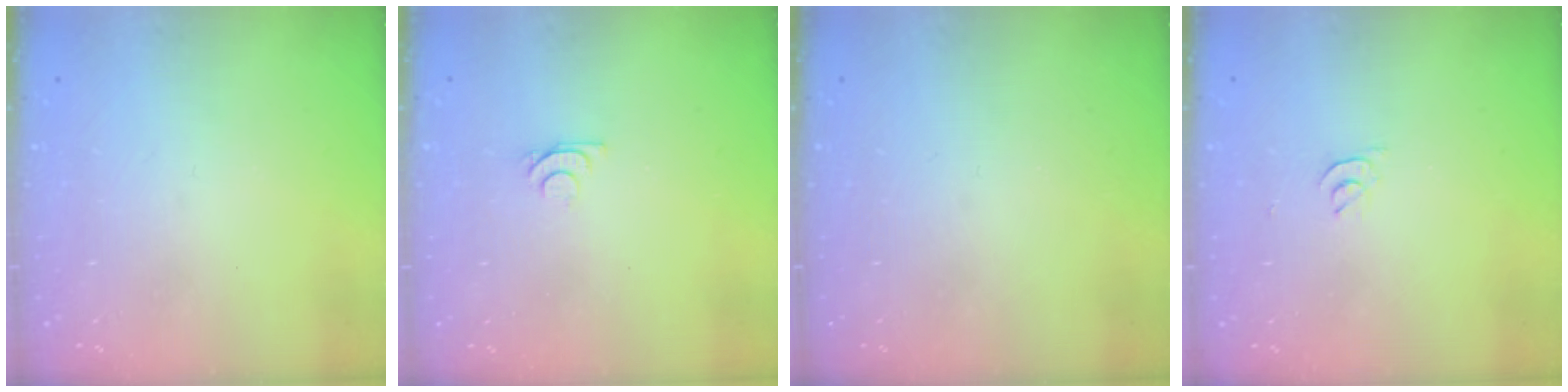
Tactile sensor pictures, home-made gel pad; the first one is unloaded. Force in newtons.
{"total": 5.1, "press": 5.0, "slide": 0.9}
{"total": 0.0}
{"total": 3.3, "press": 3.2, "slide": 0.5}